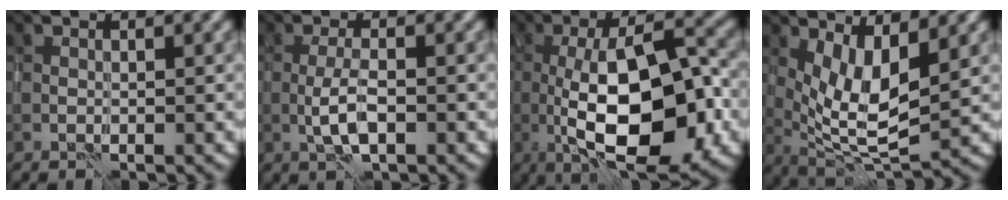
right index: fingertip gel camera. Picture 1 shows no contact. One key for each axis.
{"total": 2.8, "fx": -0.9, "fy": 0.7, "fz": 2.6, "tx": -0.057, "ty": 0.001, "tz": -0.020}
{"total": 12.0, "fx": -1.9, "fy": 4.2, "fz": 11.1, "tx": -0.172, "ty": 0.001, "tz": -0.033}
{"total": 5.7, "fx": 1.8, "fy": 1.8, "fz": 5.1, "tx": -0.098, "ty": -0.017, "tz": 0.037}